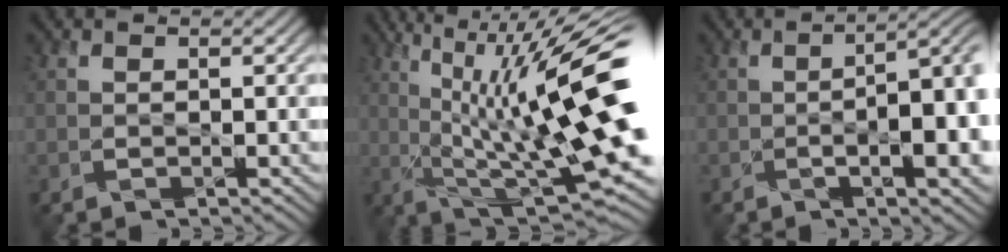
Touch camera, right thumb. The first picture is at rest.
{"total": 19.4, "force": [3.0, 4.7, 18.6], "torque": [-0.302, 0.029, 0.067]}
{"total": 10.1, "force": [-1.5, 3.2, 9.4], "torque": [-0.125, -0.003, -0.023]}